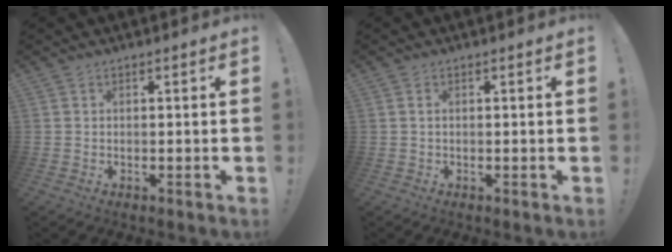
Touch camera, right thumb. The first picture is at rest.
{"total": 0.6, "force": [0.1, 0.3, 0.5], "torque": [-0.012, 0.003, 0.001]}